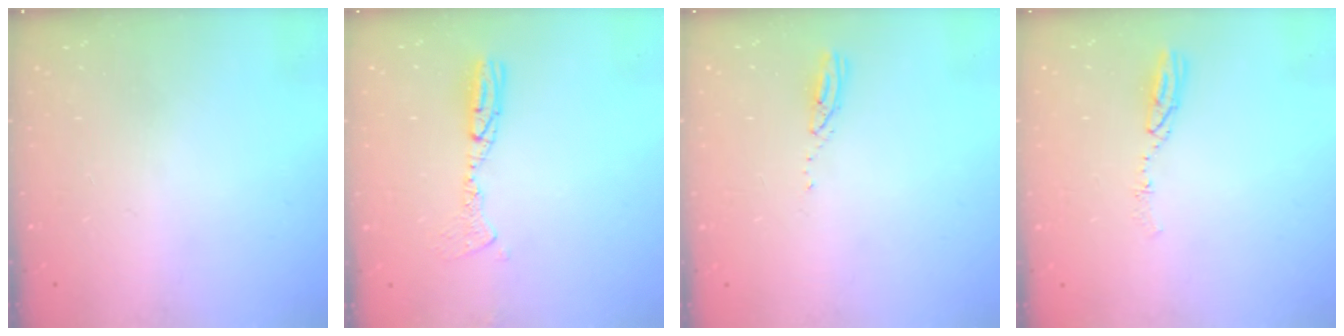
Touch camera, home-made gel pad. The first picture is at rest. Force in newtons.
{"total": 9.6, "press": 9.5, "slide": 1.9}
{"total": 3.2, "press": 3.2, "slide": 0.2}
{"total": 5.2, "press": 5.1, "slide": 0.4}